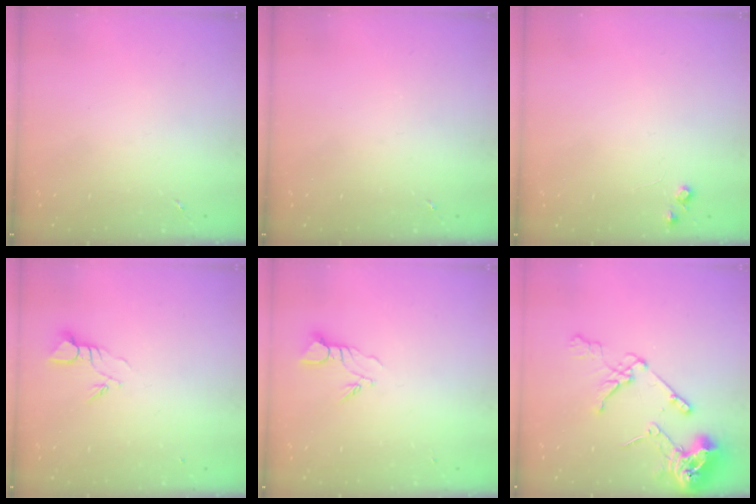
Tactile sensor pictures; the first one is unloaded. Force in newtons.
{"total": 0.0}
{"total": 4.9, "press": 4.8, "slide": 0.8}
{"total": 3.9, "press": 3.9, "slide": 0.2}
{"total": 4.3, "press": 4.3, "slide": 0.3}
{"total": 15.7, "press": 15.6, "slide": 2.0}